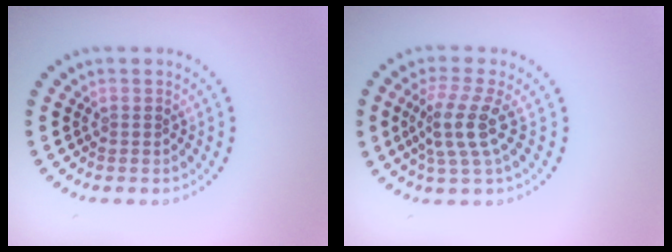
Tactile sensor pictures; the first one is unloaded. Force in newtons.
{"total": 3.6, "press": 2.8, "slide": 2.2}